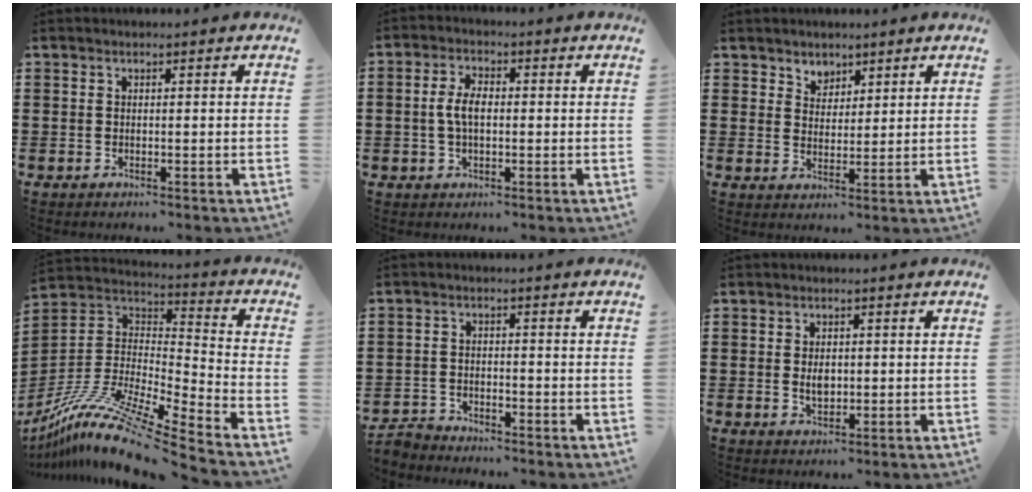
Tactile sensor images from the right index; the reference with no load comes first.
{"total": 4.5, "force": [-0.1, 2.3, 3.9], "torque": [-0.097, -0.001, -0.010]}
{"total": 3.4, "force": [2.6, 2.2, -0.1], "torque": [-0.011, 0.007, 0.050]}
{"total": 13.1, "force": [-10.3, 0.8, 8.0], "torque": [-0.162, 0.000, -0.200]}
{"total": 2.5, "force": [-2.4, 0.7, -0.1], "torque": [-0.005, 0.005, -0.052]}
{"total": 2.6, "force": [0.0, 1.7, 2.0], "torque": [-0.032, 0.002, -0.002]}